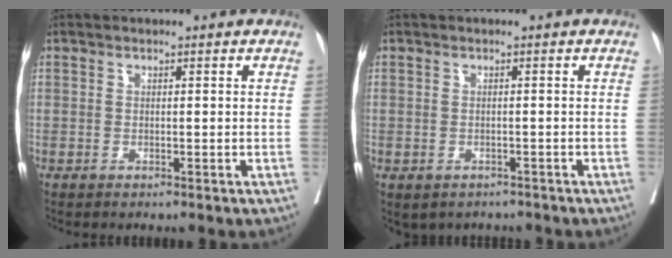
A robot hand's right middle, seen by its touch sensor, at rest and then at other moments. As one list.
[{"total": 4.4, "force": [-3.5, 2.3, 1.4], "torque": [-0.016, 0.010, -0.040]}]